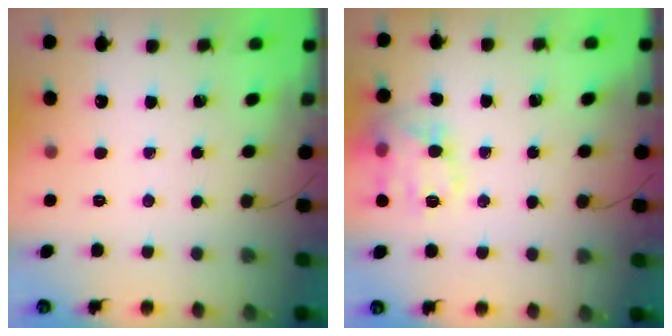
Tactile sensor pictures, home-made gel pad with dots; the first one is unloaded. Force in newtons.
{"total": 14.4, "press": 14.4, "slide": 0.4}